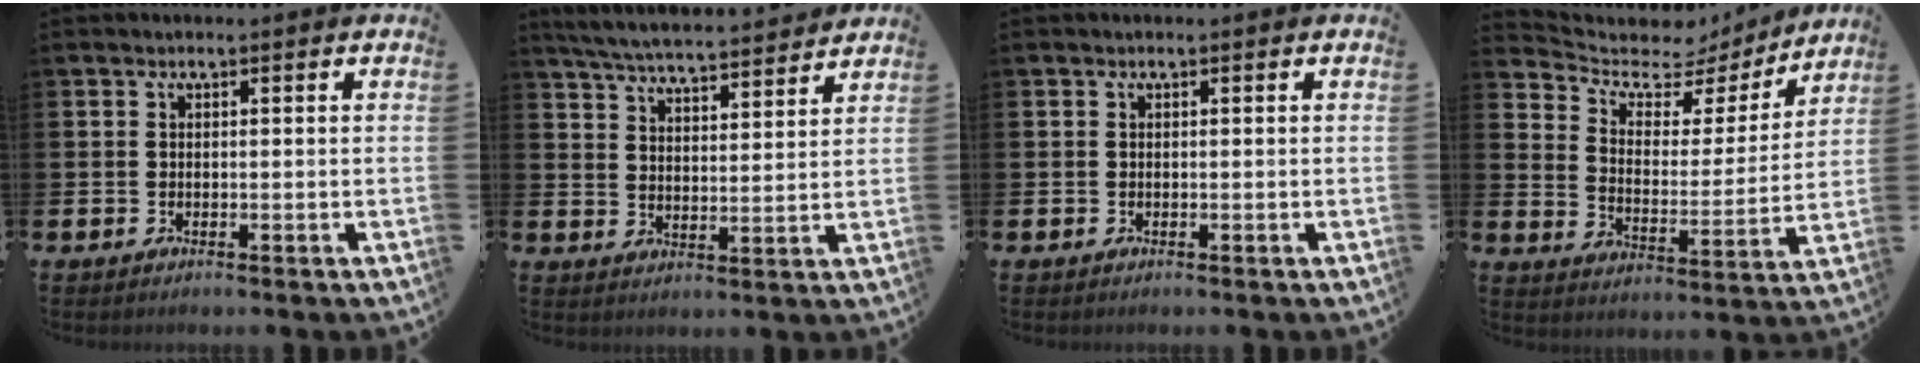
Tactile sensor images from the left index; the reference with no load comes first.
{"total": 5.9, "force": [5.8, 0.3, 1.1], "torque": [-0.044, -0.038, 0.101]}
{"total": 0.0}
{"total": 6.2, "force": [5.2, 2.8, 1.7], "torque": [-0.062, -0.041, 0.083]}